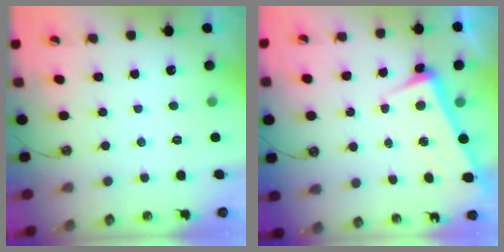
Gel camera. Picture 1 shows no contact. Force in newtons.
{"total": 3.2, "press": 3.0, "slide": 1.0}